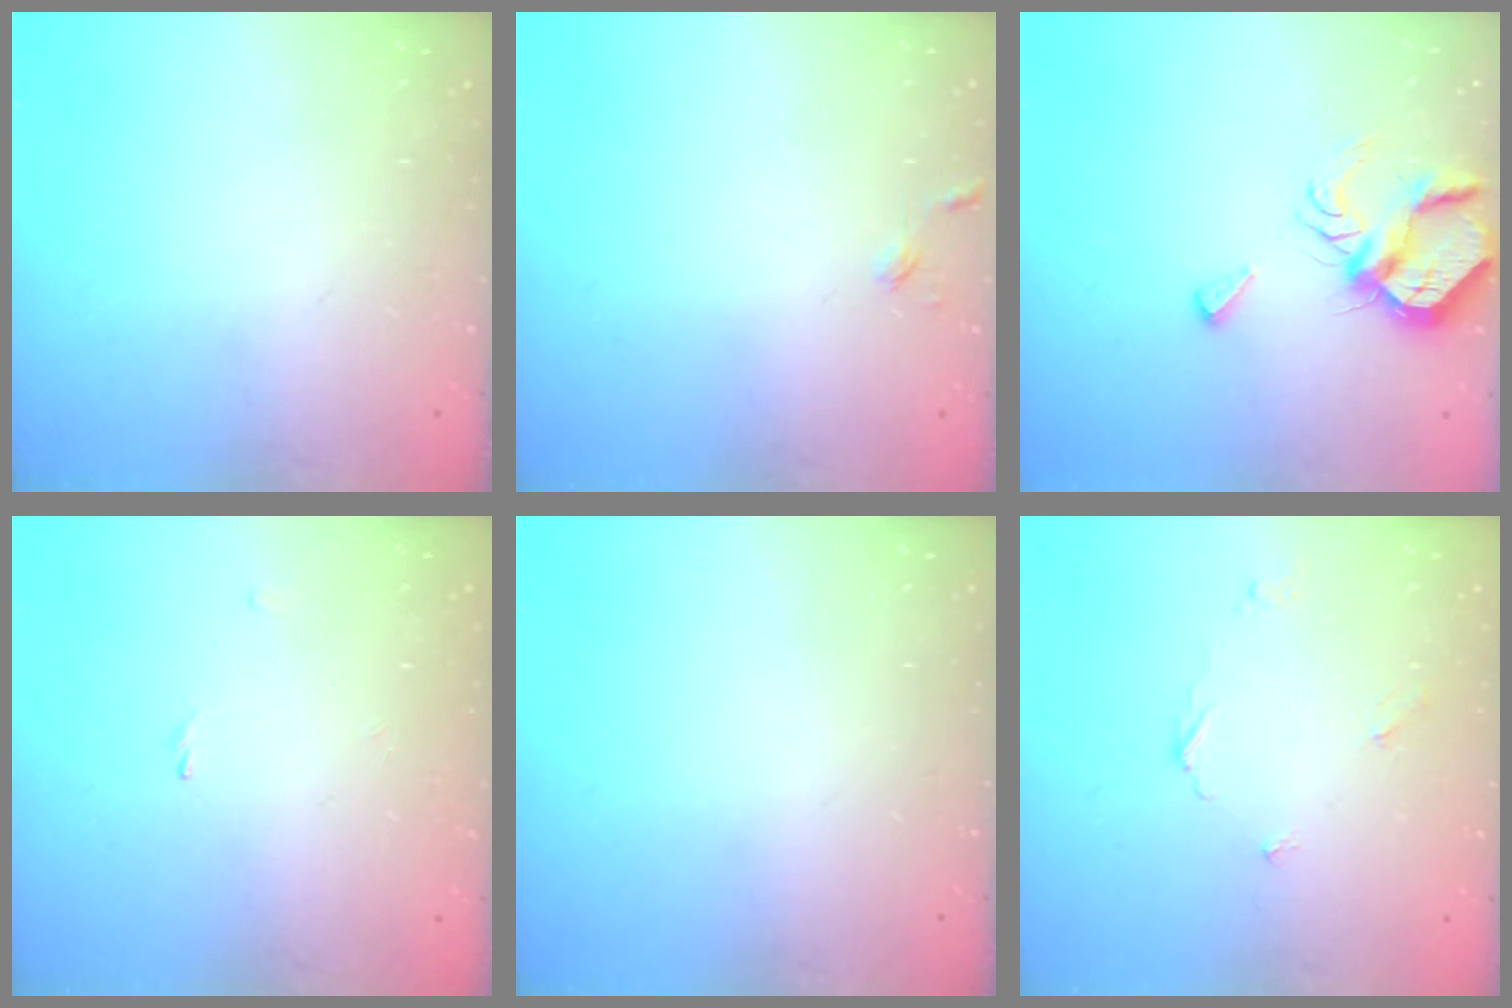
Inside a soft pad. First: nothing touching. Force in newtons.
{"total": 3.2, "press": 3.2, "slide": 0.4}
{"total": 7.1, "press": 7.1, "slide": 0.8}
{"total": 0.0}
{"total": 0.0}
{"total": 3.6, "press": 3.6, "slide": 0.4}